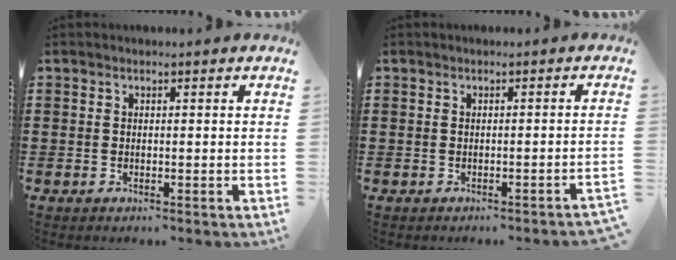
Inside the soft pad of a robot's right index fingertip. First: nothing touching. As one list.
[{"total": 0.9, "force": [-0.7, -0.2, 0.5], "torque": [-0.011, -0.002, -0.013]}]